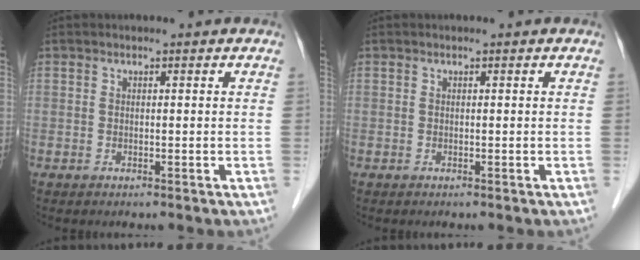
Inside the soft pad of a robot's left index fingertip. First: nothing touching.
{"total": 0.0}